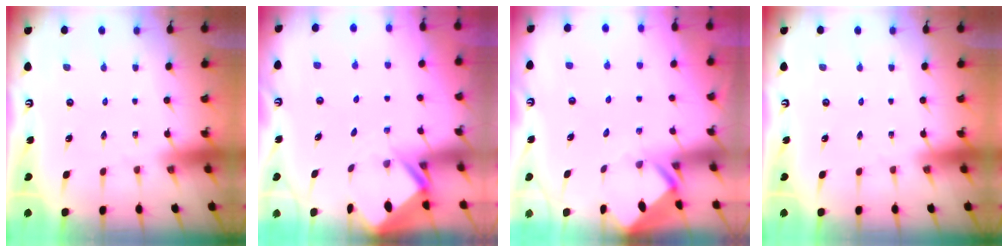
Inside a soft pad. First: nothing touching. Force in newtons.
{"total": 2.4, "press": 2.4, "slide": 0.2}
{"total": 3.5, "press": 3.5, "slide": 0.1}
{"total": 0.0}